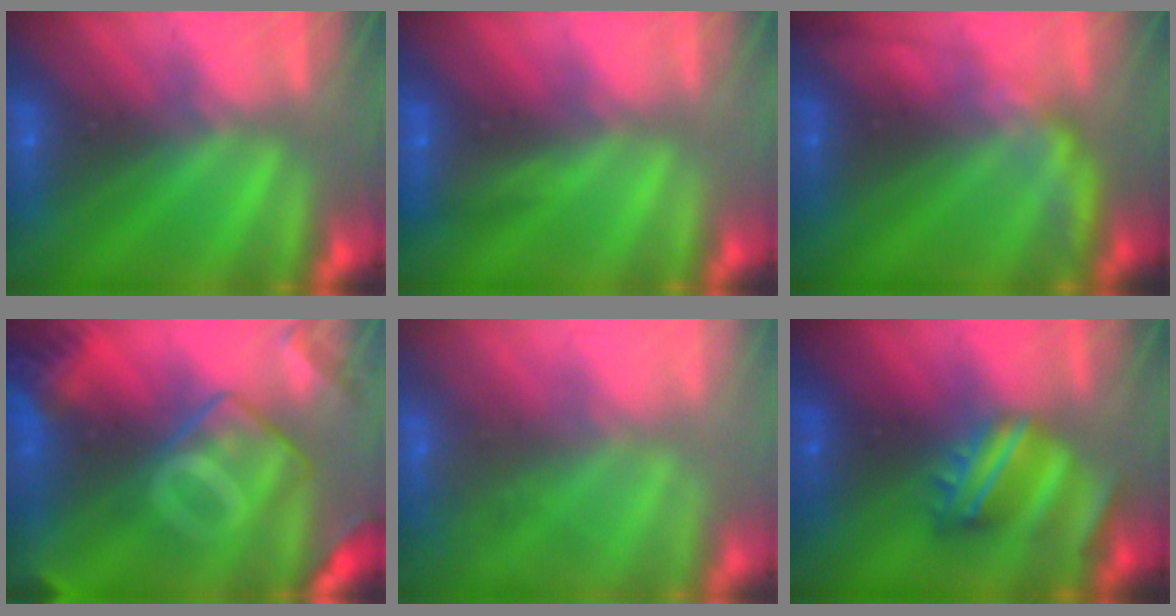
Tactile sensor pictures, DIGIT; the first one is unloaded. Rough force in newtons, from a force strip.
{"total": 2.8}
{"total": 2.6}
{"total": 8.1}
{"total": 7.0}
{"total": 4.7}